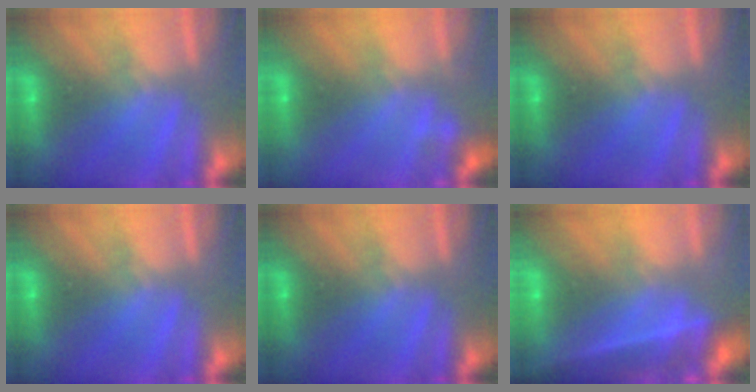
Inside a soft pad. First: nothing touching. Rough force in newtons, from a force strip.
{"total": 2.2}
{"total": 0.0}
{"total": 0.0}
{"total": 0.0}
{"total": 8.8}